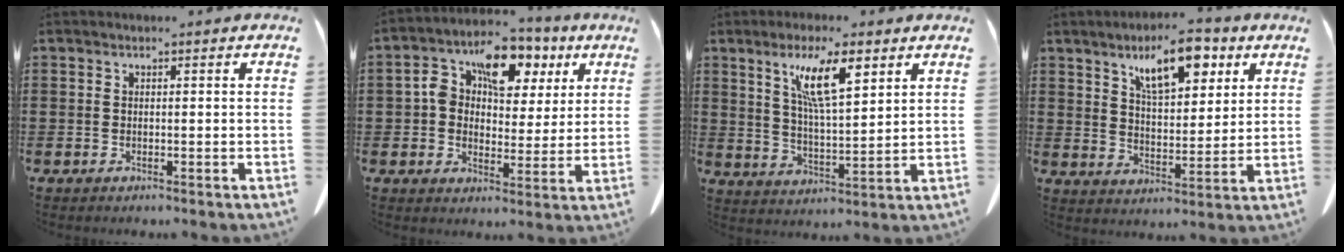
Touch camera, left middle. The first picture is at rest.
{"total": 9.7, "force": [4.3, 6.0, 6.4], "torque": [-0.116, 0.001, 0.070]}
{"total": 9.6, "force": [5.5, 2.3, 7.4], "torque": [-0.148, -0.005, 0.094]}
{"total": 9.8, "force": [6.4, 3.6, 6.5], "torque": [-0.111, -0.019, 0.108]}